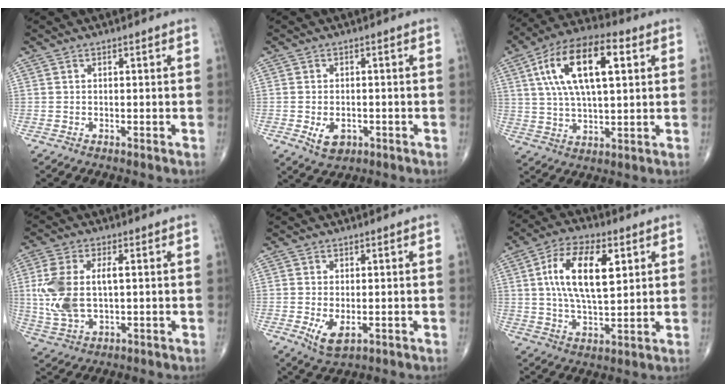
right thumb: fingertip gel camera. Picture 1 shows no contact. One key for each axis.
{"total": 4.5, "fx": -1.5, "fy": 3.0, "fz": 3.0, "tx": -0.040, "ty": 0.002, "tz": -0.015}
{"total": 17.6, "fx": 5.2, "fy": 7.5, "fz": 15.1, "tx": -0.270, "ty": 0.013, "tz": 0.086}
{"total": 11.8, "fx": 0.9, "fy": 6.3, "fz": 9.9, "tx": -0.228, "ty": 0.002, "tz": 0.025}
{"total": 4.6, "fx": -1.1, "fy": 2.3, "fz": 3.8, "tx": -0.068, "ty": -0.011, "tz": -0.009}
{"total": 14.4, "fx": 3.8, "fy": 6.6, "fz": 12.2, "tx": -0.214, "ty": -0.004, "tz": 0.069}